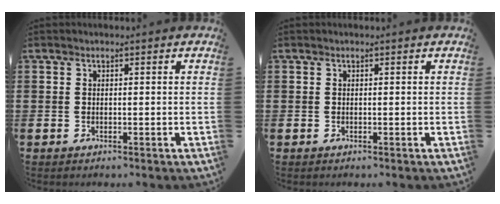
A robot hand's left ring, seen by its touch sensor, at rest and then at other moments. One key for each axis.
{"total": 0.0}